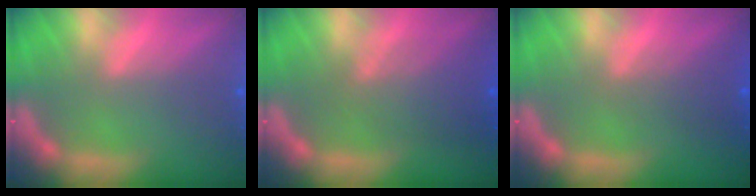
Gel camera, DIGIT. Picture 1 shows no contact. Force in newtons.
{"total": 5.1}
{"total": 2.5}